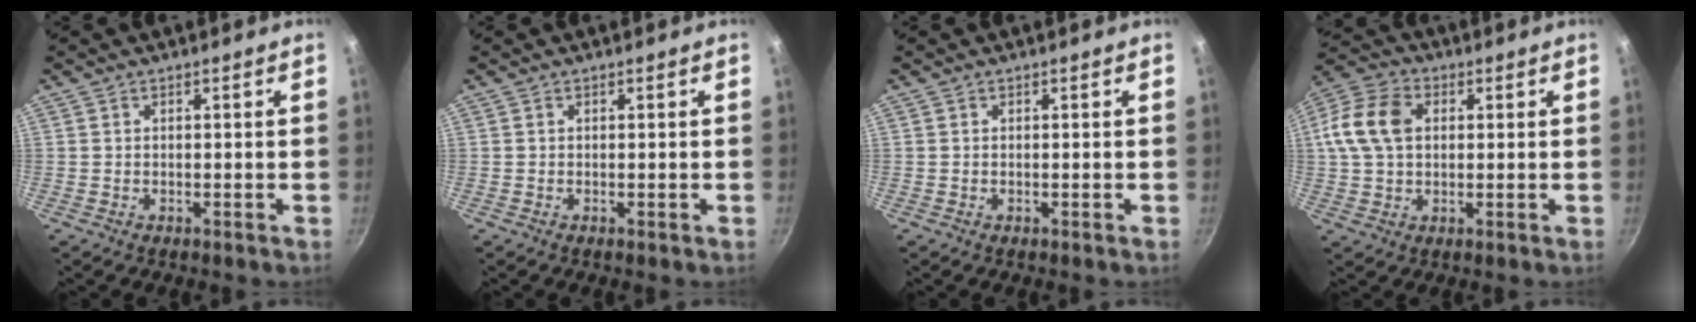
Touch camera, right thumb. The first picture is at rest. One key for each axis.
{"total": 0.0}
{"total": 0.0}
{"total": 12.1, "fx": 2.0, "fy": 8.5, "fz": 8.3, "tx": -0.149, "ty": 0.017, "tz": 0.023}